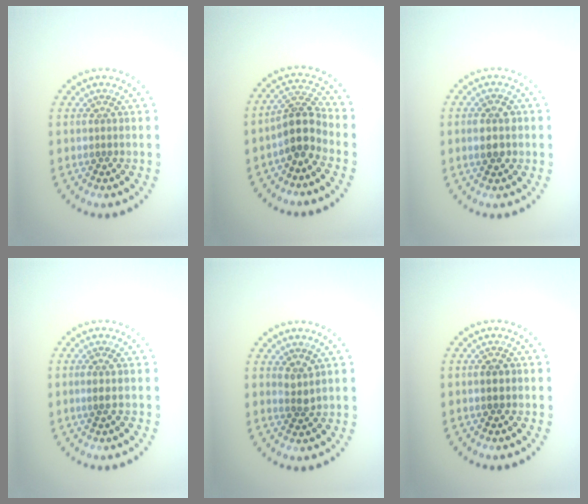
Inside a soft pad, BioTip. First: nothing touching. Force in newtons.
{"total": 3.7, "press": 3.0, "slide": 2.2}
{"total": 3.0, "press": 3.0, "slide": 0.2}
{"total": 0.9, "press": 0.6, "slide": 0.7}
{"total": 1.4, "press": 1.1, "slide": 0.8}
{"total": 1.9, "press": 1.9, "slide": 0.1}